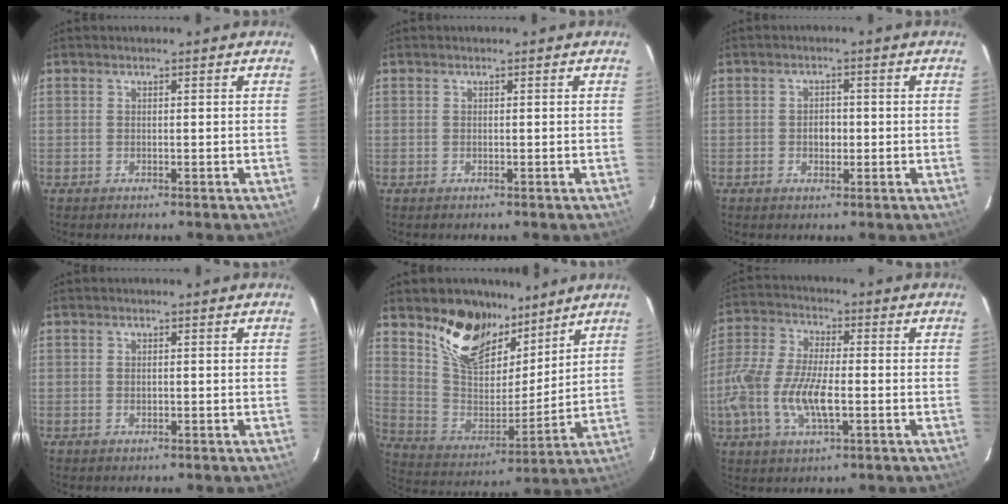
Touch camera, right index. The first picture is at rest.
{"total": 0.0}
{"total": 2.3, "force": [-0.4, 1.8, 1.4], "torque": [-0.022, 0.007, -0.006]}
{"total": 0.6, "force": [-0.1, 0.4, 0.4], "torque": [-0.006, 0.002, -0.001]}
{"total": 17.2, "force": [11.8, 9.4, 8.3], "torque": [-0.173, 0.005, 0.223]}
{"total": 13.3, "force": [-3.4, 5.2, 11.8], "torque": [-0.257, -0.001, -0.067]}